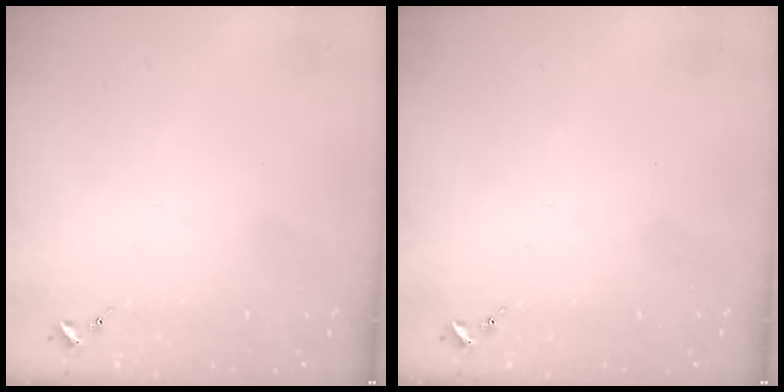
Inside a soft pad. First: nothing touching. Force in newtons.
{"total": 0.0}